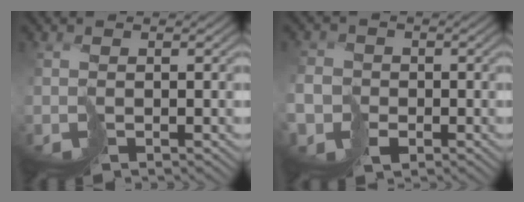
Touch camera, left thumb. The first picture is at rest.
{"total": 5.6, "force": [-2.4, 4.7, 1.9], "torque": [-0.051, -0.022, -0.060]}